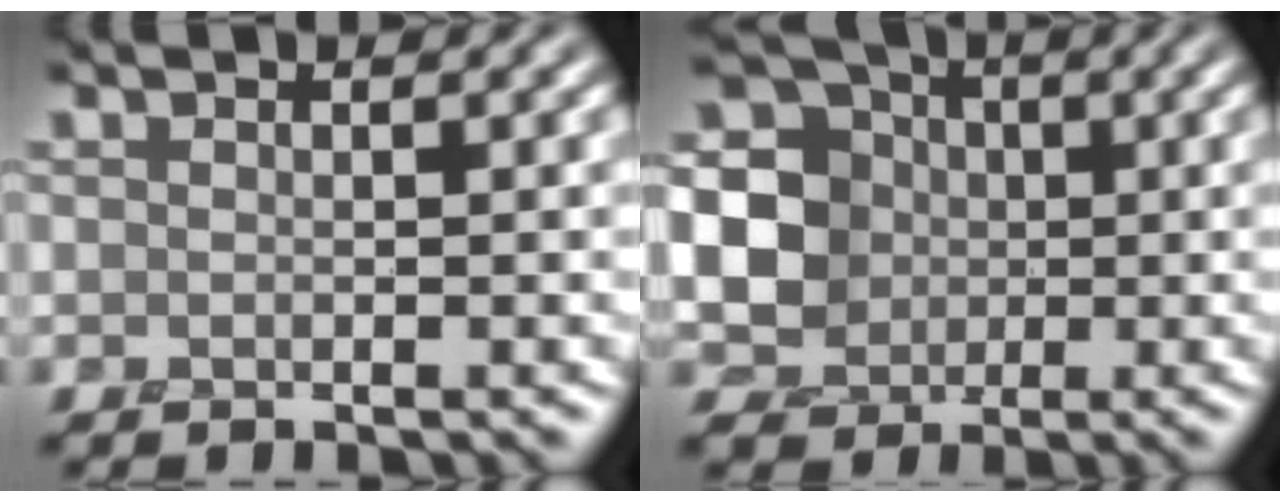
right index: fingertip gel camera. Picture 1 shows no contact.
{"total": 12.7, "force": [1.5, 11.6, 4.9], "torque": [-0.154, 0.032, 0.001]}